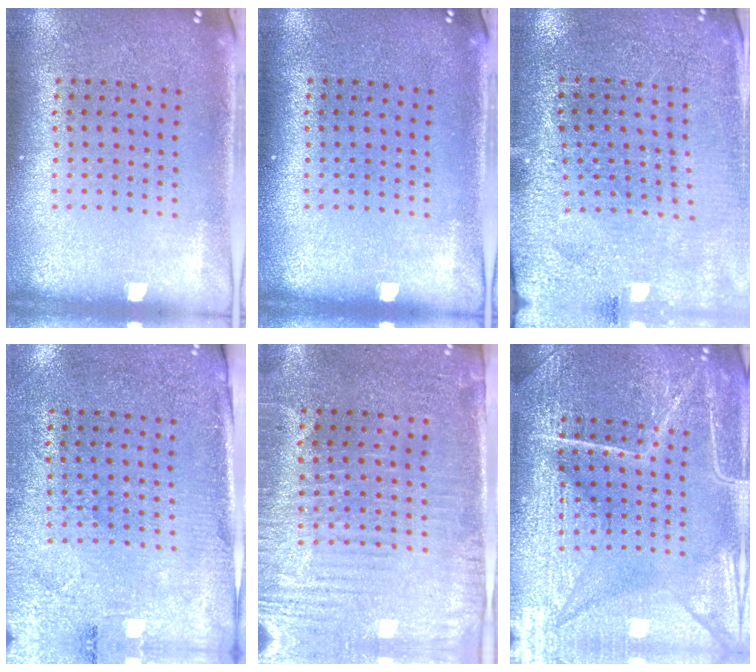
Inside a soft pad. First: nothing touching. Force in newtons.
{"total": 0.0}
{"total": 2.8, "press": 2.8, "slide": 0.1}
{"total": 2.8, "press": 2.4, "slide": 1.3}
{"total": 3.1, "press": 2.8, "slide": 1.4}
{"total": 7.3, "press": 7.2, "slide": 0.9}